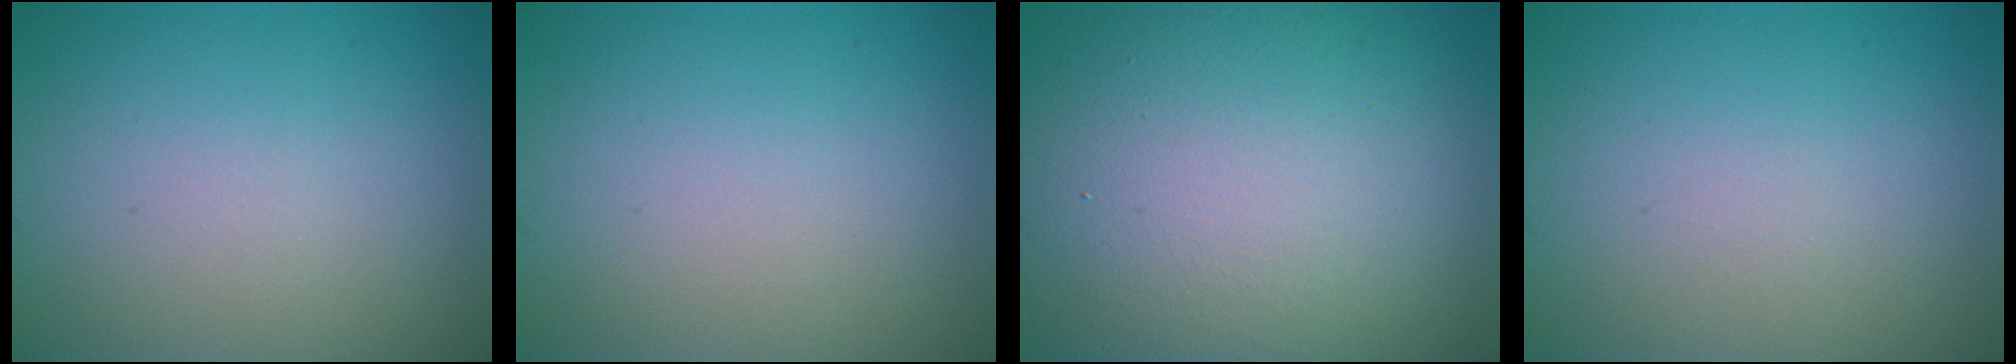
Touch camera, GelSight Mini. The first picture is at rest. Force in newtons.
{"total": 0.0}
{"total": 16.3, "press": 16.2, "slide": 1.2}
{"total": 0.0}